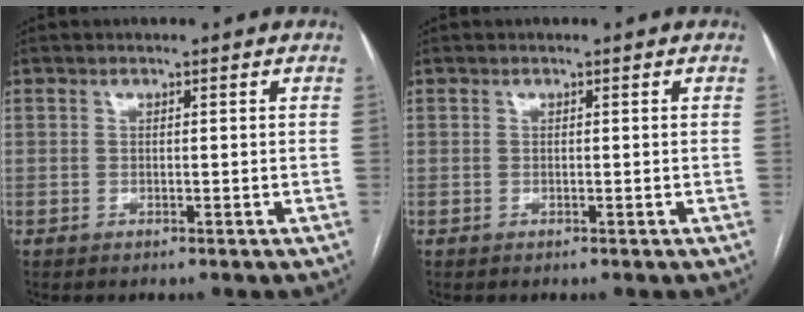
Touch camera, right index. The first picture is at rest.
{"total": 0.0}